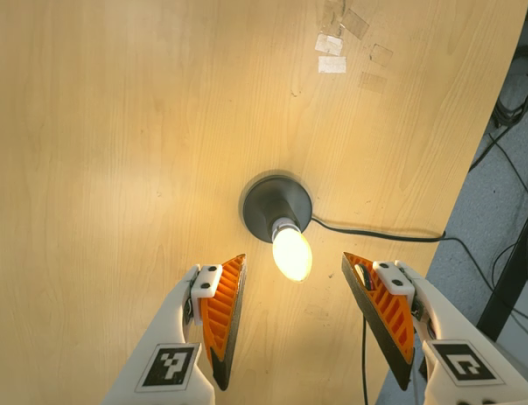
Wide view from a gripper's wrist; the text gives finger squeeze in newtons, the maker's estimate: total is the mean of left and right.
{"total": 0.0}